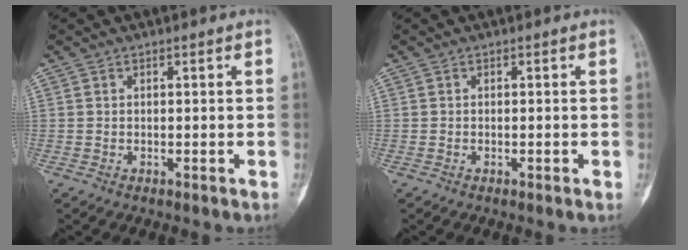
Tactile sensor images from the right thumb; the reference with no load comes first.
{"total": 0.7, "force": [-0.2, 0.2, 0.6], "torque": [-0.010, -0.001, -0.002]}